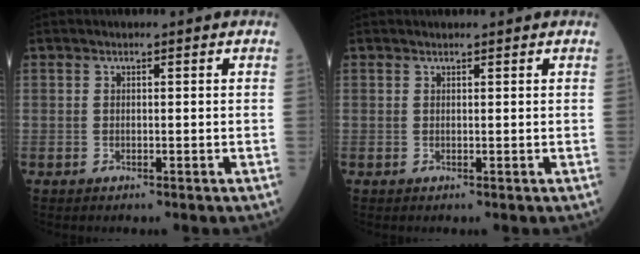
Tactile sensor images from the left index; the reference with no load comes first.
{"total": 1.1, "force": [1.1, 0.1, 0.3], "torque": [-0.006, 0.008, 0.018]}